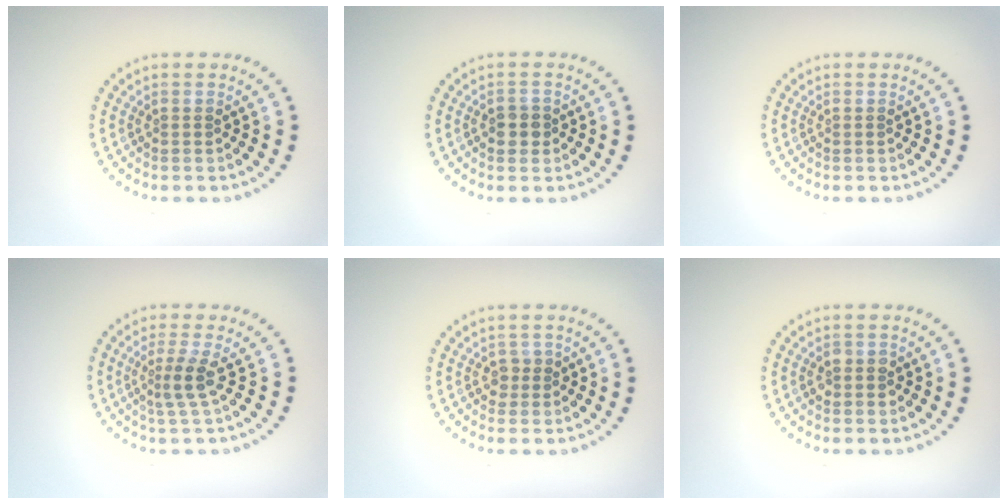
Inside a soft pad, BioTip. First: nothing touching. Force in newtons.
{"total": 1.7, "press": 1.6, "slide": 0.6}
{"total": 0.0}
{"total": 2.3, "press": 1.7, "slide": 1.6}
{"total": 1.2, "press": 1.1, "slide": 0.6}
{"total": 1.4, "press": 1.4, "slide": 0.3}